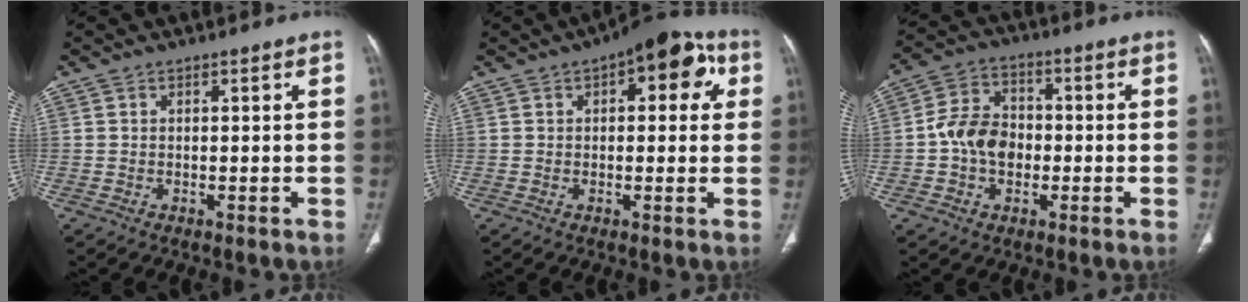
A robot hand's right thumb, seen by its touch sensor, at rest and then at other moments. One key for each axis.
{"total": 11.6, "fx": 4.3, "fy": 5.5, "fz": 9.3, "tx": -0.077, "ty": 0.021, "tz": 0.044}
{"total": 9.4, "fx": -0.9, "fy": 7.1, "fz": 6.2, "tx": -0.090, "ty": 0.019, "tz": -0.024}